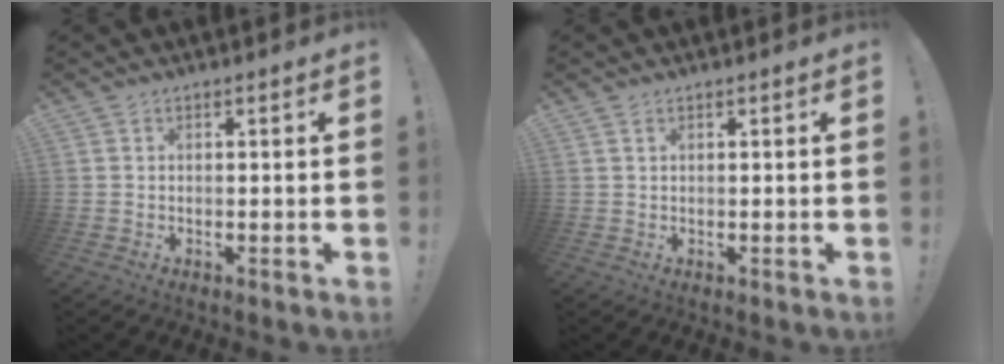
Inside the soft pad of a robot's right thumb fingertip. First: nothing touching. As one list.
[{"total": 0.7, "force": [0.4, 0.2, 0.6], "torque": [-0.019, 0.003, 0.009]}]